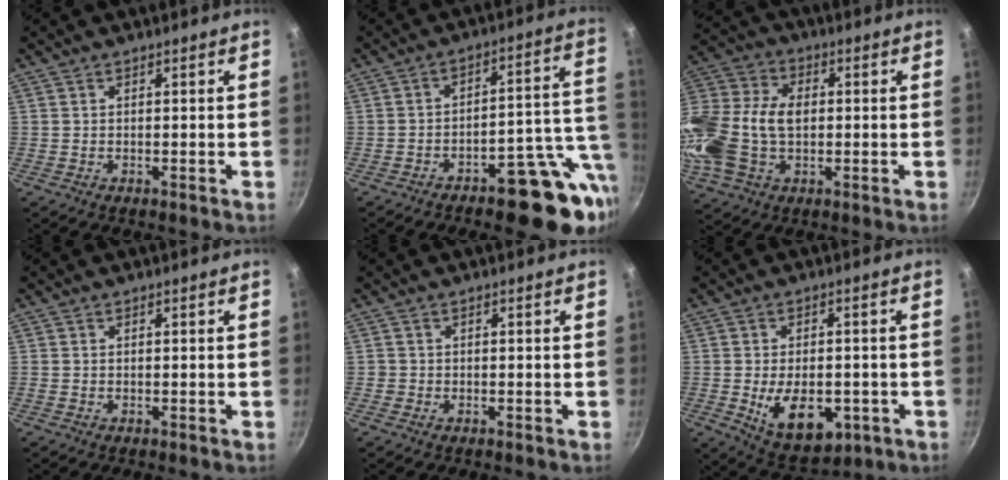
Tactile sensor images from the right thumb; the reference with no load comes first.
{"total": 16.0, "force": [-6.6, 6.6, 13.0], "torque": [-0.114, 0.045, -0.088]}
{"total": 20.8, "force": [-0.7, 14.3, 15.0], "torque": [-0.319, 0.036, -0.017]}
{"total": 0.0}
{"total": 1.0, "force": [-0.4, 0.9, 0.1], "torque": [-0.001, 0.002, -0.008]}
{"total": 11.9, "force": [-3.1, 7.2, 9.0], "torque": [-0.113, -0.003, -0.027]}